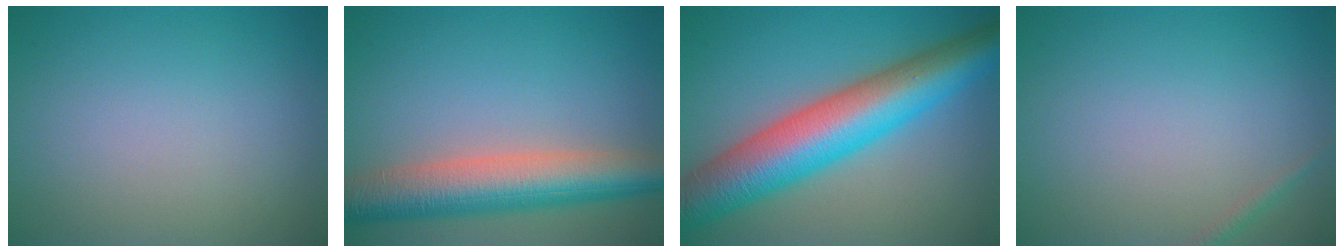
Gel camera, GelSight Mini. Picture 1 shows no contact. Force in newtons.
{"total": 8.1, "press": 8.1, "slide": 0.4}
{"total": 11.2, "press": 11.2, "slide": 0.2}
{"total": 0.7, "press": 0.7, "slide": 0.0}